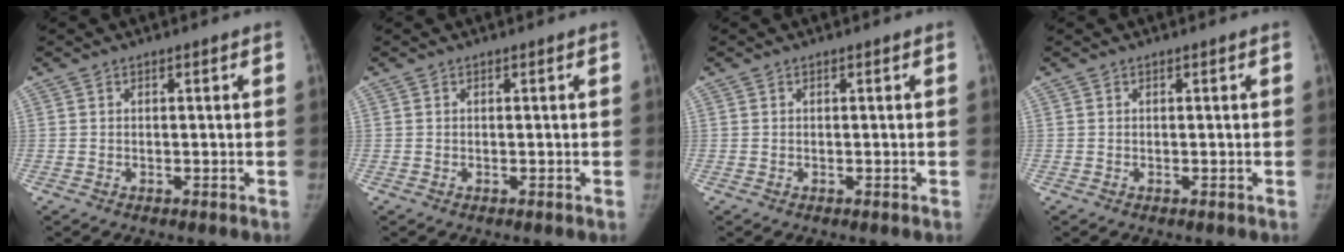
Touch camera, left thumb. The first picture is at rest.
{"total": 0.0}
{"total": 0.0}
{"total": 0.0}